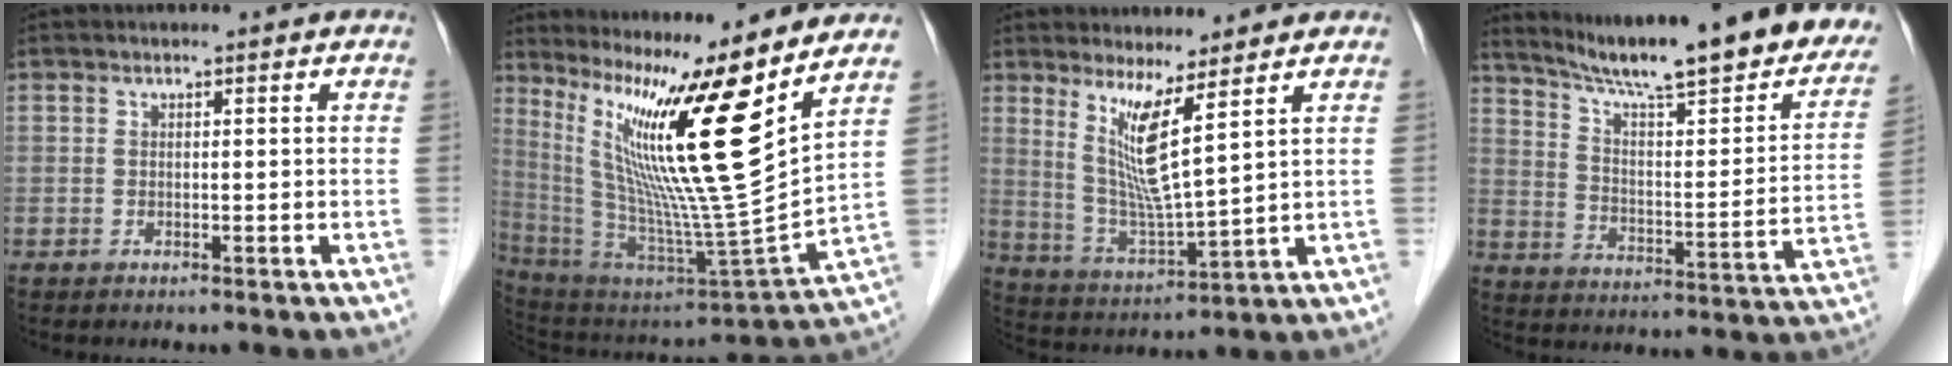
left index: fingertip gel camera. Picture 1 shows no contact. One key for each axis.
{"total": 21.8, "fx": 11.2, "fy": -1.0, "fz": 18.6, "tx": -0.327, "ty": -0.026, "tz": 0.187}
{"total": 8.4, "fx": 4.1, "fy": -0.6, "fz": 7.3, "tx": -0.145, "ty": -0.027, "tz": 0.087}
{"total": 27.7, "fx": 23.3, "fy": 3.2, "fz": 14.7, "tx": -0.226, "ty": -0.048, "tz": 0.310}